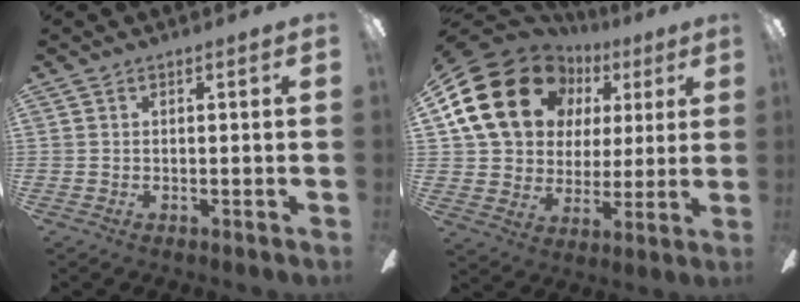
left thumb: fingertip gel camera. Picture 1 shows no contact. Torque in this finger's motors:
{"motor_torque": [0.91, 2.77, 1.47, -1.30, 0.42]}